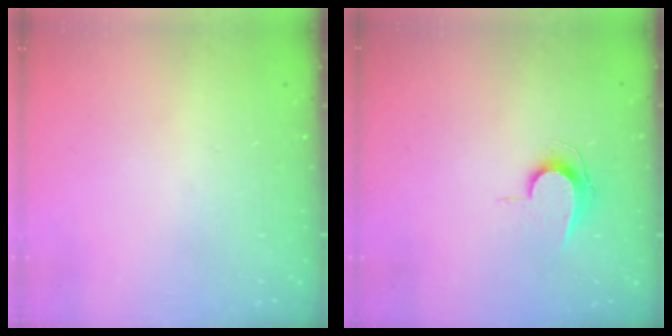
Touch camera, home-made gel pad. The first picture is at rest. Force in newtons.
{"total": 6.8, "press": 6.8, "slide": 0.7}